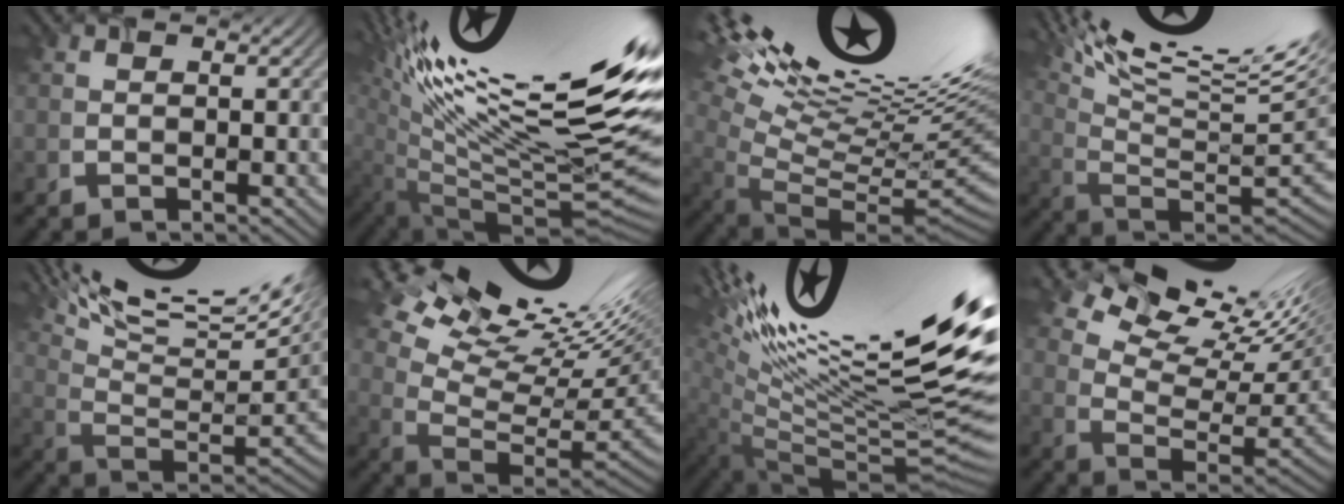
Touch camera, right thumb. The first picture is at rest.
{"total": 17.5, "force": [6.8, 3.5, 15.8], "torque": [-0.213, 0.032, 0.114]}
{"total": 19.0, "force": [9.5, 4.9, 15.7], "torque": [-0.210, 0.045, 0.172]}
{"total": 17.7, "force": [10.1, 4.1, 13.9], "torque": [-0.233, 0.015, 0.163]}
{"total": 15.7, "force": [9.1, 3.6, 12.3], "torque": [-0.227, 0.017, 0.138]}
{"total": 15.5, "force": [9.0, 5.2, 11.5], "torque": [-0.206, 0.025, 0.148]}
{"total": 19.0, "force": [8.2, 4.5, 16.6], "torque": [-0.212, 0.038, 0.130]}
{"total": 12.9, "force": [8.2, 4.7, 8.7], "torque": [-0.171, 0.018, 0.123]}